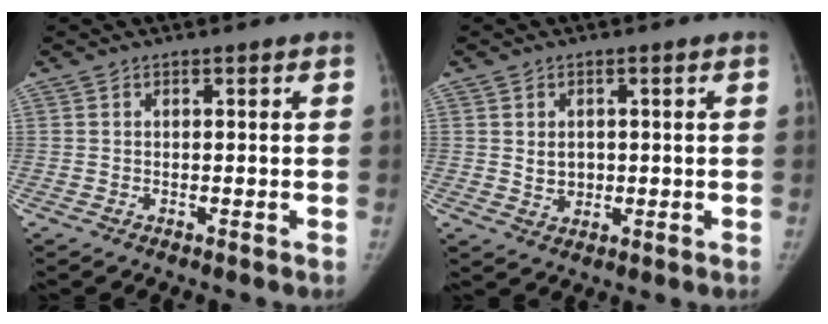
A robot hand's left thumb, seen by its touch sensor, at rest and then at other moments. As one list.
[{"total": 3.4, "force": [0.4, 2.8, 2.0], "torque": [-0.017, -0.005, 0.014]}]